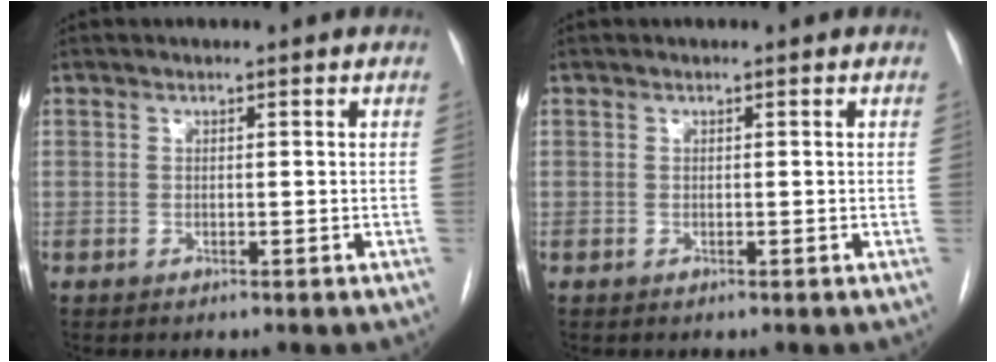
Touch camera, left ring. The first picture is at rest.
{"total": 0.0}